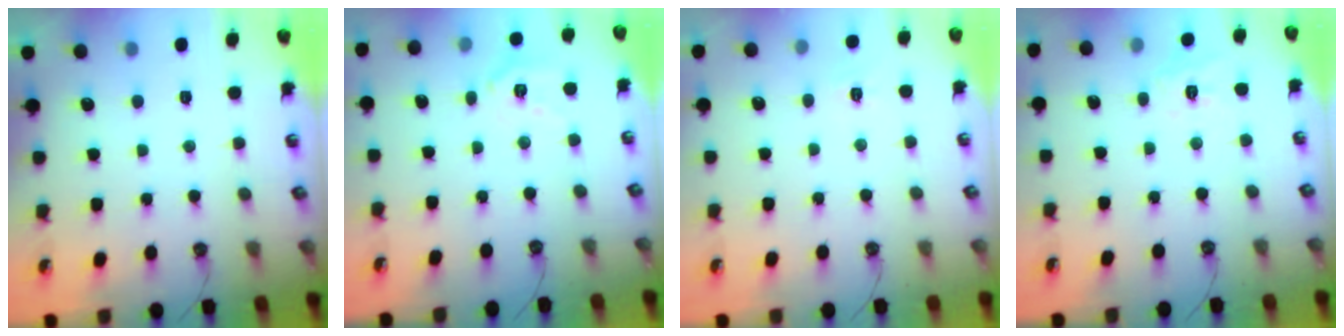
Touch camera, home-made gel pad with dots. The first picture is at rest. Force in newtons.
{"total": 12.0, "press": 11.9, "slide": 1.7}
{"total": 5.5, "press": 5.4, "slide": 0.7}
{"total": 6.8, "press": 6.8, "slide": 0.5}